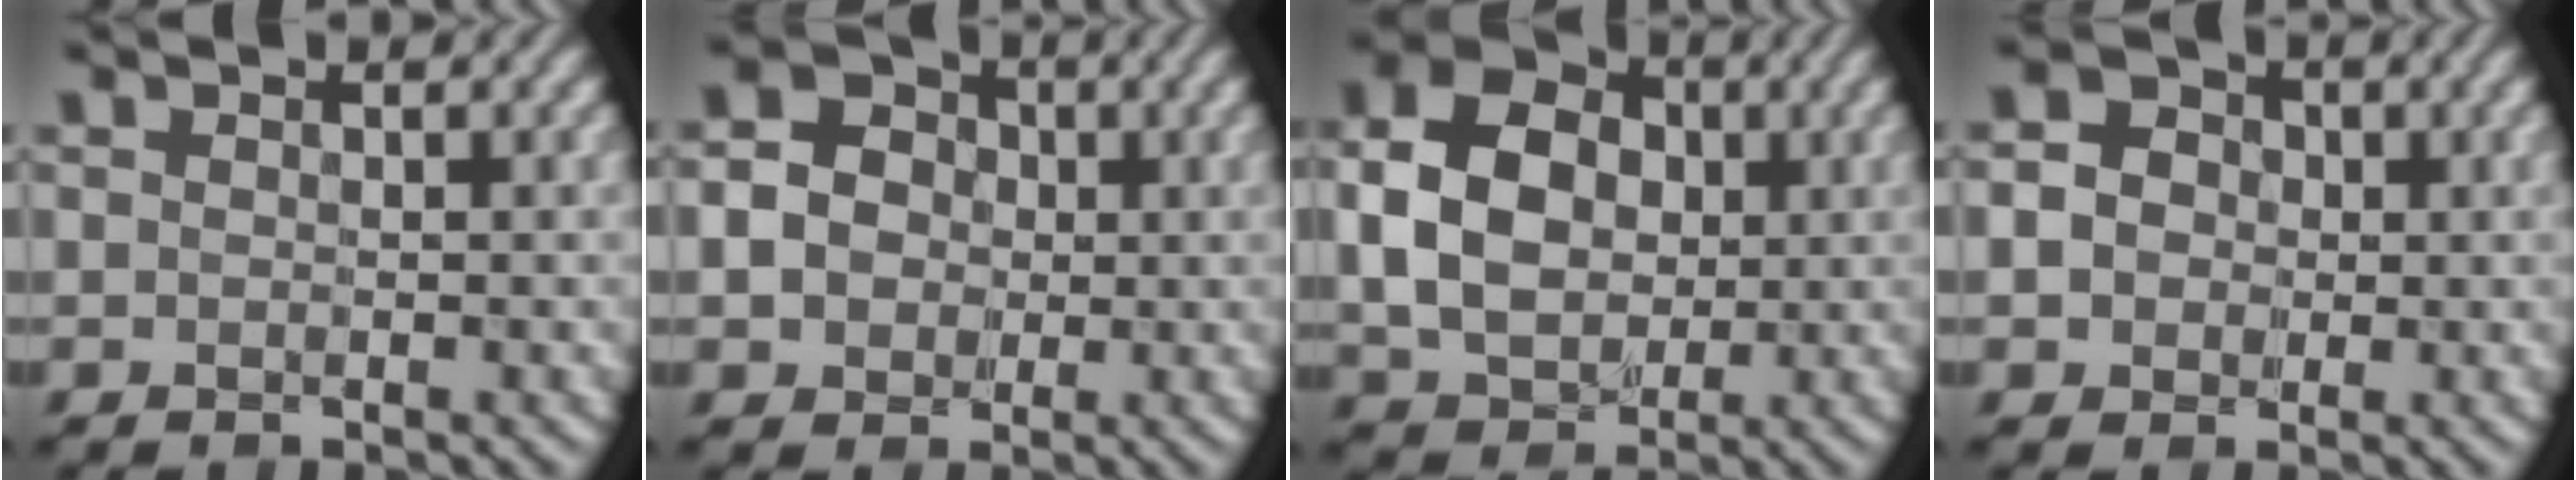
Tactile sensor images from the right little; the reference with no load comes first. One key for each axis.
{"total": 4.0, "fx": -0.6, "fy": 3.6, "fz": 1.7, "tx": -0.047, "ty": 0.007, "tz": -0.020}
{"total": 8.2, "fx": 0.0, "fy": 6.4, "fz": 5.1, "tx": -0.119, "ty": 0.004, "tz": 0.000}
{"total": 4.1, "fx": 0.3, "fy": 3.6, "fz": 1.8, "tx": -0.043, "ty": 0.015, "tz": -0.005}